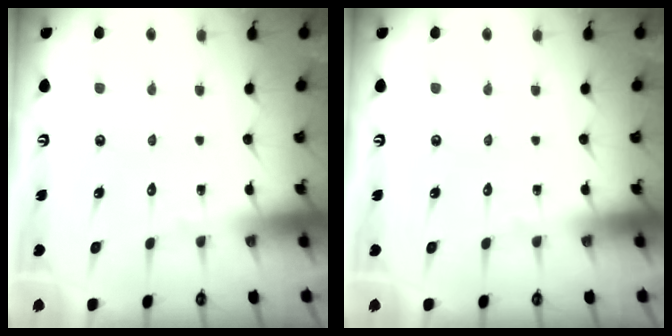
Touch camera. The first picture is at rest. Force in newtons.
{"total": 0.0}